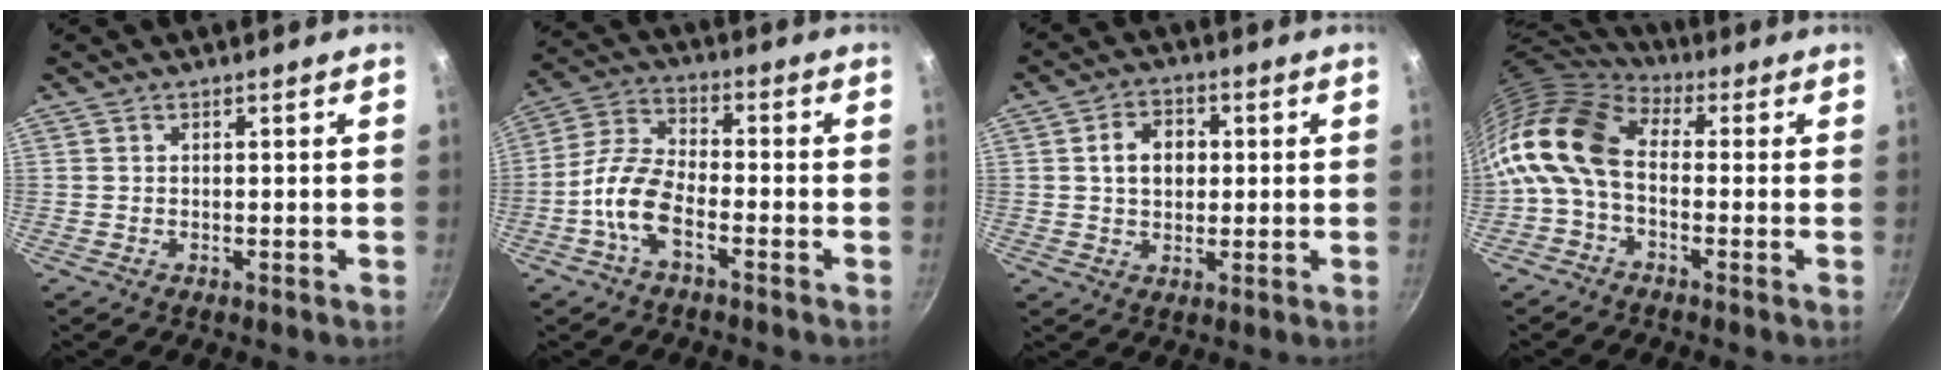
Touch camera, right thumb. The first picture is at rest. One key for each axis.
{"total": 9.7, "fx": -4.1, "fy": 4.5, "fz": 7.6, "tx": -0.152, "ty": 0.036, "tz": -0.094}
{"total": 6.9, "fx": 0.9, "fy": 5.3, "fz": 4.4, "tx": -0.049, "ty": 0.010, "tz": 0.011}
{"total": 12.7, "fx": -1.2, "fy": 8.1, "fz": 9.8, "tx": -0.183, "ty": 0.027, "tz": -0.043}